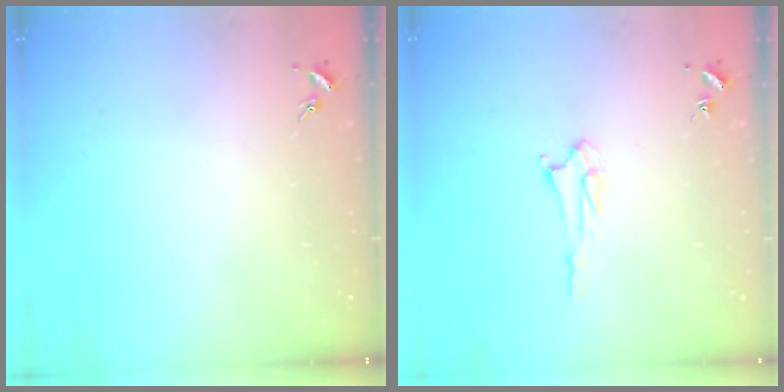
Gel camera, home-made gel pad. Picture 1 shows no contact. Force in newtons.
{"total": 2.6, "press": 2.6, "slide": 0.3}